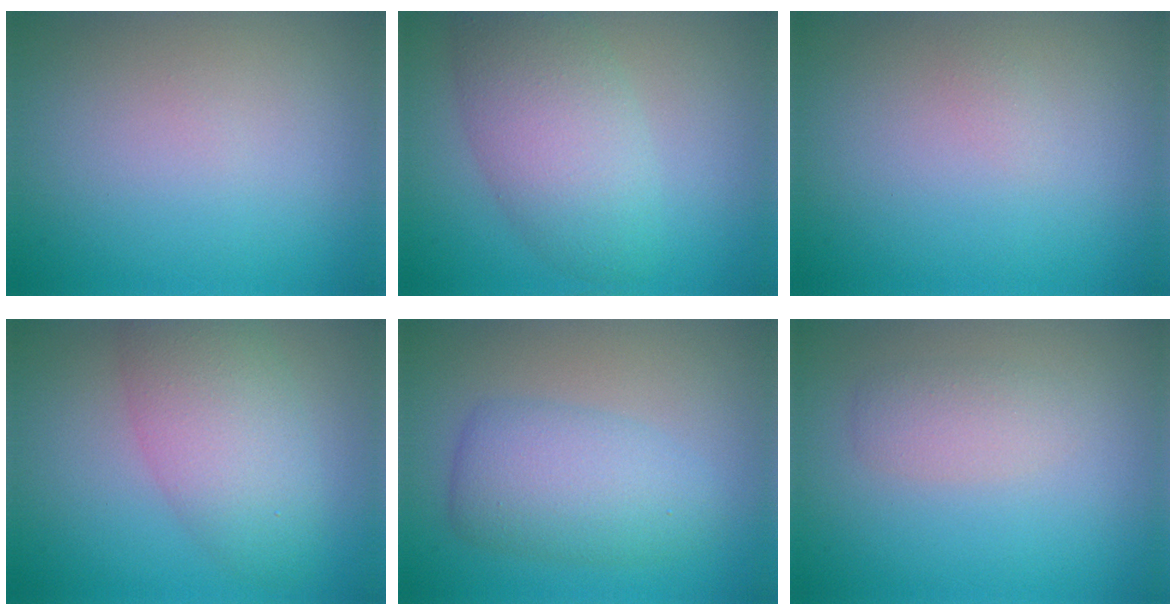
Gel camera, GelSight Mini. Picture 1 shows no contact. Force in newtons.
{"total": 6.0, "press": 6.0, "slide": 0.1}
{"total": 0.5, "press": 0.5, "slide": 0.0}
{"total": 5.9, "press": 5.9, "slide": 0.4}
{"total": 4.7, "press": 4.7, "slide": 0.1}
{"total": 1.8, "press": 1.8, "slide": 0.1}